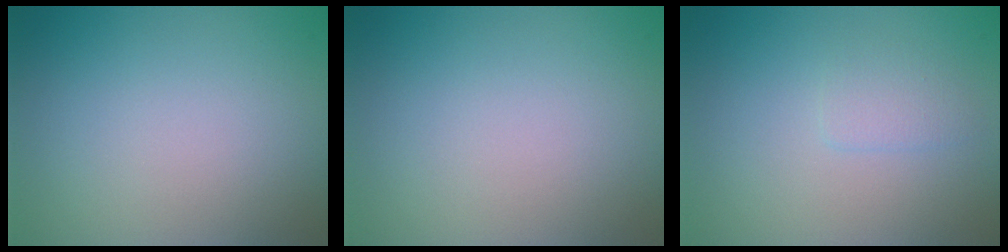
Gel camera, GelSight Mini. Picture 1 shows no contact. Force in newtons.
{"total": 0.0}
{"total": 1.2, "press": 1.2, "slide": 0.1}